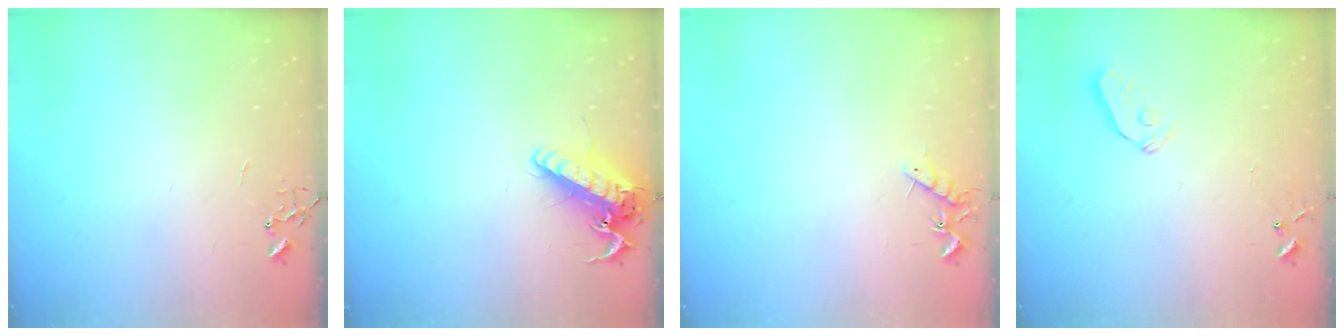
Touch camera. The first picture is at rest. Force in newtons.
{"total": 14.6, "press": 14.4, "slide": 2.4}
{"total": 7.0, "press": 6.9, "slide": 0.9}
{"total": 3.0, "press": 3.0, "slide": 0.3}